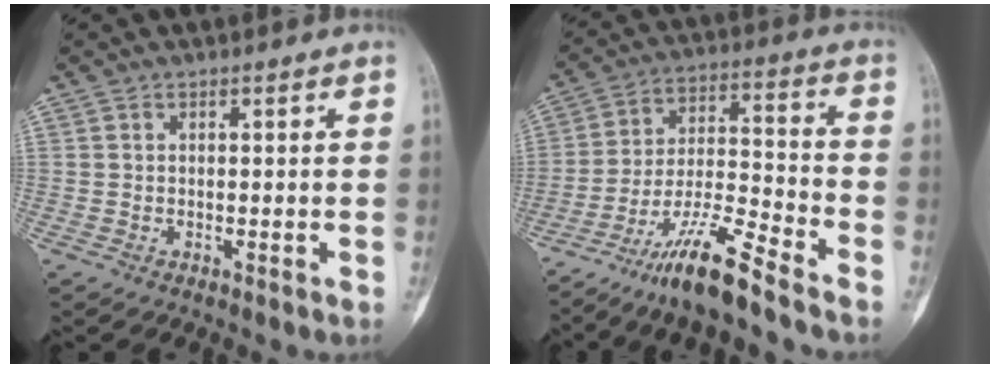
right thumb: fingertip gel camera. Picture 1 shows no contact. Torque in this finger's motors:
{"motor_torque": [2.27, 0.13, 0.52, -1.24, 0.37]}